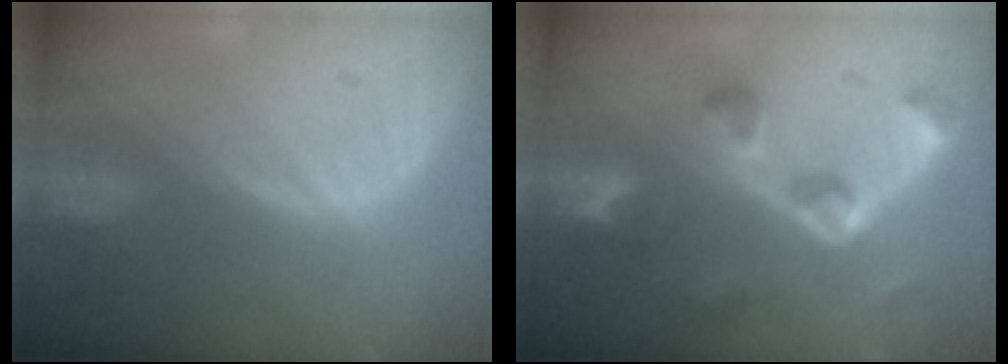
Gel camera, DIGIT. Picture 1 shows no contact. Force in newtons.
{"total": 7.7, "press": 7.0, "slide": 3.1}